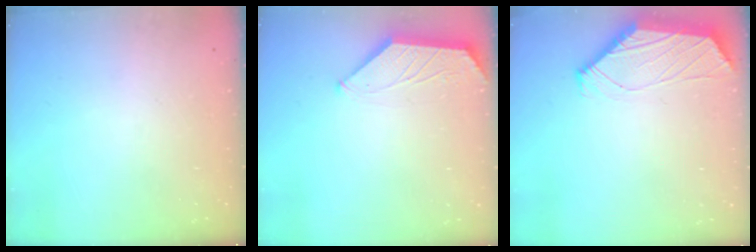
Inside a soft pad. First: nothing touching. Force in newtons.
{"total": 1.3, "press": 1.3, "slide": 0.3}
{"total": 1.0, "press": 0.9, "slide": 0.5}